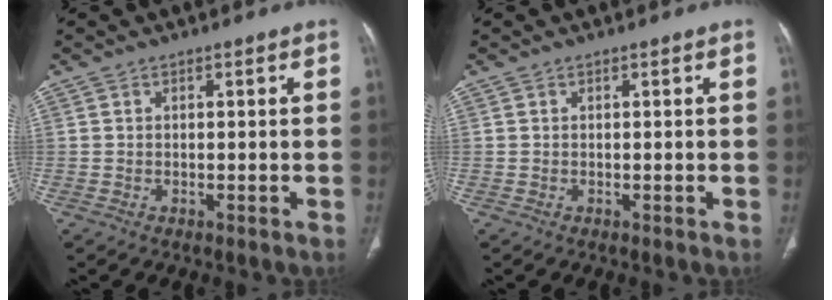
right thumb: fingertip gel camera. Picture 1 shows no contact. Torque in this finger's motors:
{"motor_torque": [0.00, 0.00, -0.02, -0.02, 0.00]}